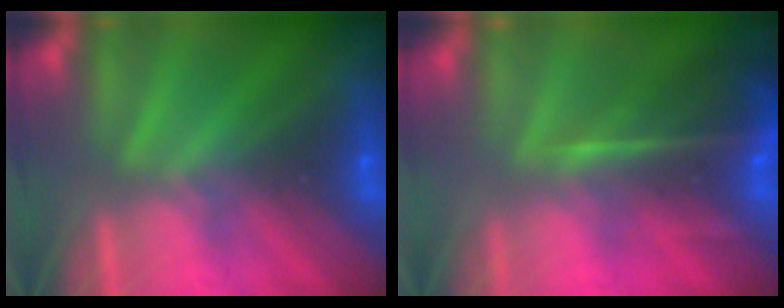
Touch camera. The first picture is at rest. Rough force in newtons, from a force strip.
{"total": 8.1}